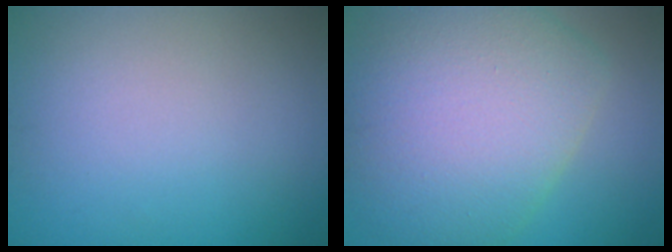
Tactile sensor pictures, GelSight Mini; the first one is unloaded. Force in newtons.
{"total": 10.1, "press": 10.1, "slide": 0.5}